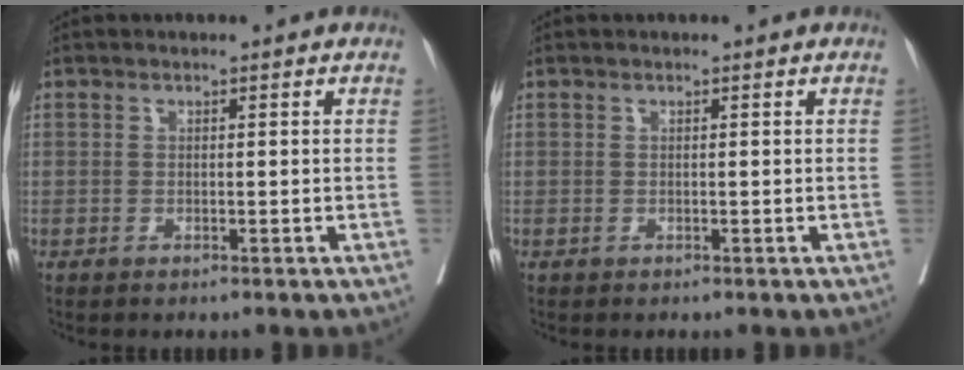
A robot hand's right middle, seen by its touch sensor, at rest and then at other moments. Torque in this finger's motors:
{"motor_torque": [0.00, 0.00, 0.00, 0.00]}